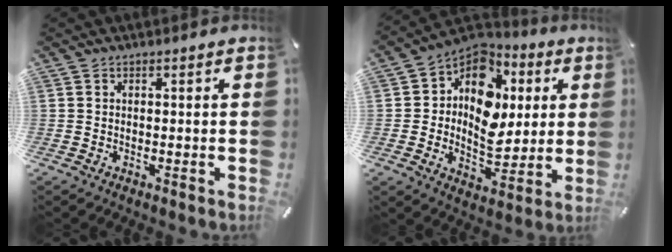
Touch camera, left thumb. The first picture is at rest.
{"total": 13.0, "force": [1.5, 10.5, 7.5], "torque": [-0.115, -0.023, 0.031]}